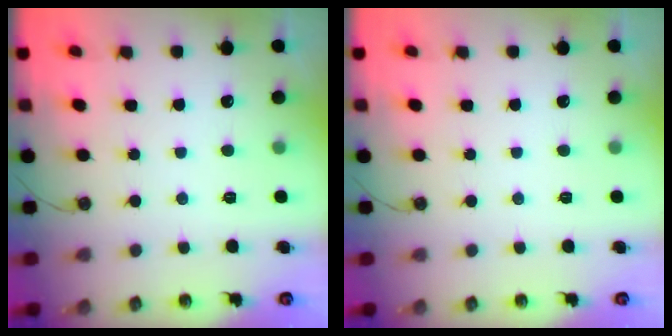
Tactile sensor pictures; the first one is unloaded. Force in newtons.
{"total": 0.0}